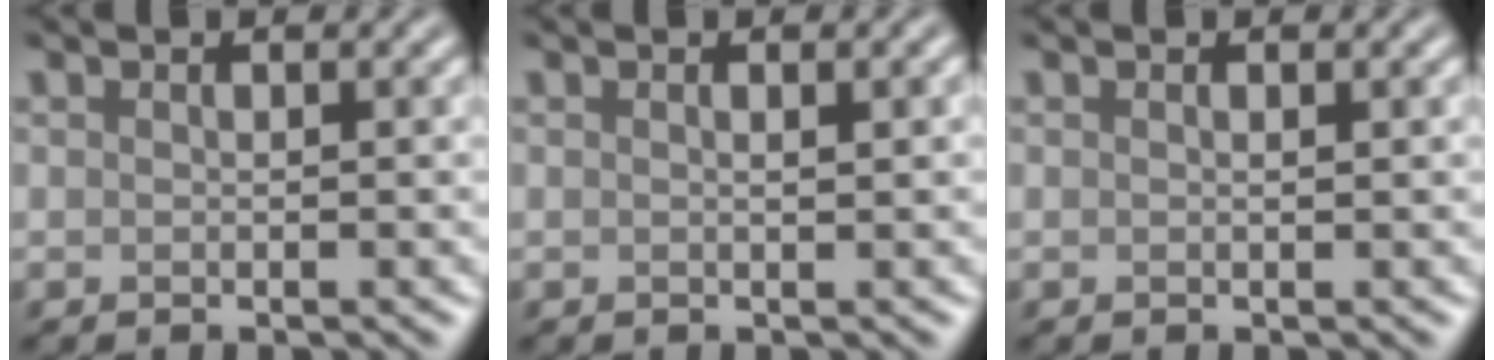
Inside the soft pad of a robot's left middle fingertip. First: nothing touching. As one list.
[{"total": 0.9, "force": [0.3, 0.2, 0.9], "torque": [-0.011, 0.003, 0.003]}, {"total": 0.0}]